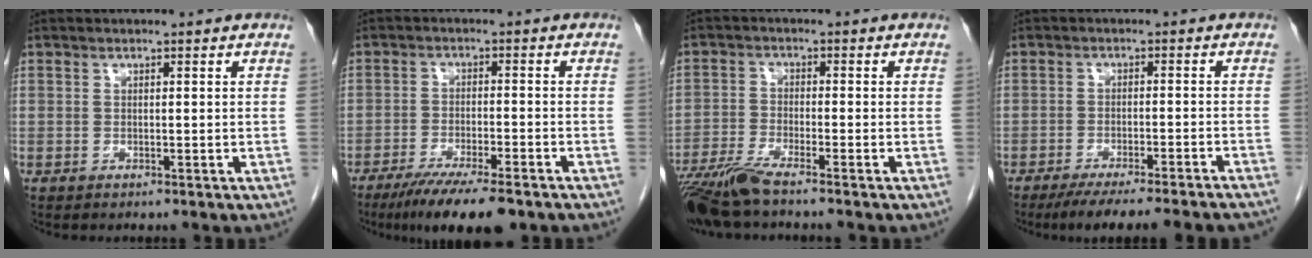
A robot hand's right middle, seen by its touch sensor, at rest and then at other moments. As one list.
[{"total": 10.9, "force": [-8.1, 1.3, 7.2], "torque": [-0.111, -0.024, -0.127]}, {"total": 7.1, "force": [-5.8, -0.4, 4.0], "torque": [-0.077, -0.024, -0.111]}, {"total": 15.3, "force": [-13.6, 0.2, 7.0], "torque": [-0.080, -0.029, -0.182]}]